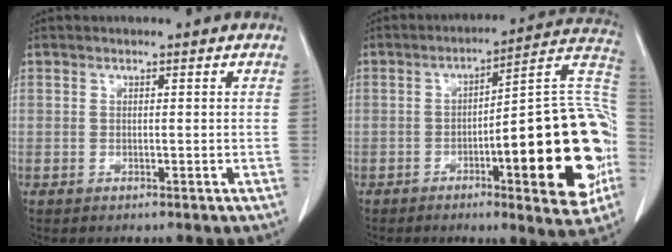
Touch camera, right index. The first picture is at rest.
{"total": 22.5, "force": [-5.0, 3.9, 21.6], "torque": [-0.221, 0.027, -0.059]}